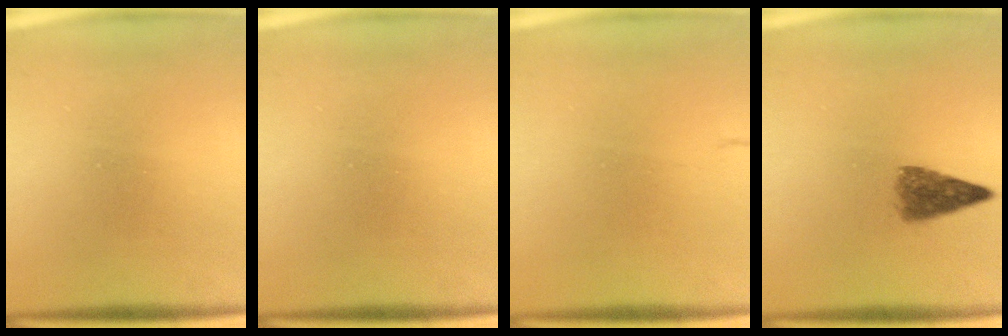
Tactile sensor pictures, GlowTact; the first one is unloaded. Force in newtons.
{"total": 0.0}
{"total": 1.6}
{"total": 4.1}